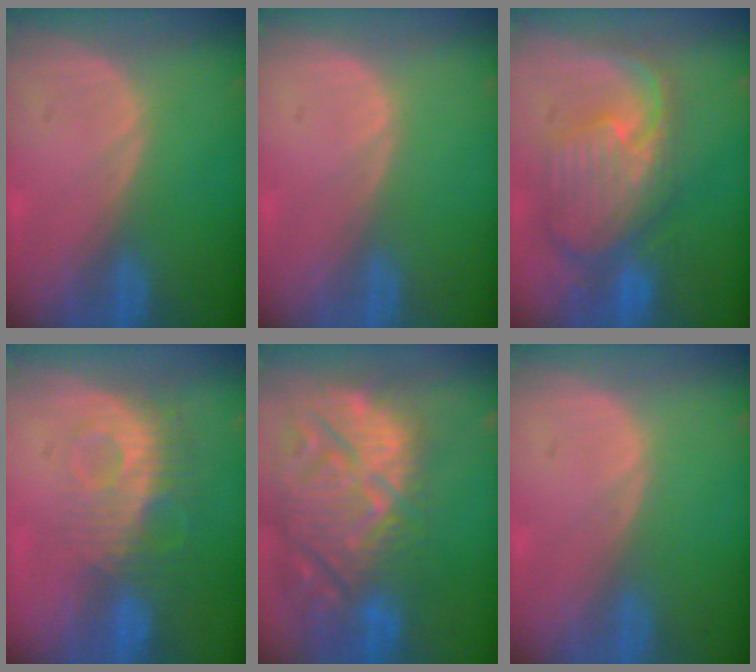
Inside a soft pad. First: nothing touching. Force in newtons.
{"total": 0.0}
{"total": 10.9, "press": 9.6, "slide": 5.2}
{"total": 9.2, "press": 8.1, "slide": 4.5}
{"total": 15.3, "press": 13.1, "slide": 8.0}
{"total": 0.0}